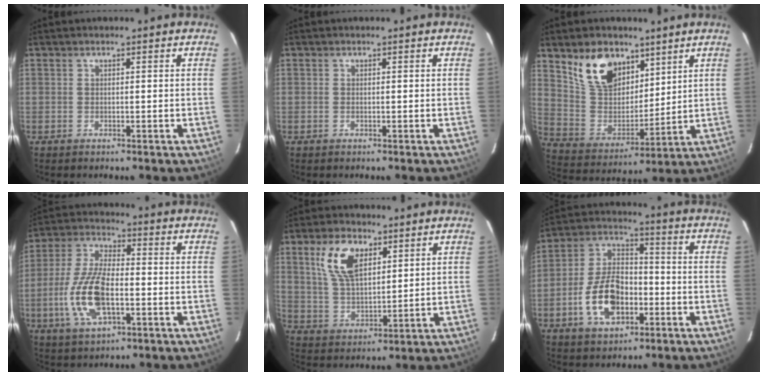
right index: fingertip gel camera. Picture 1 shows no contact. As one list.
[{"total": 0.0}, {"total": 14.4, "force": [8.8, 8.6, 7.5], "torque": [-0.153, 0.012, 0.180]}, {"total": 13.5, "force": [-3.6, 5.8, 11.6], "torque": [-0.249, 0.001, -0.068]}, {"total": 10.8, "force": [4.9, 5.7, 7.7], "torque": [-0.150, 0.014, 0.103]}, {"total": 13.2, "force": [-4.8, 7.8, 9.5], "torque": [-0.193, 0.019, -0.078]}]